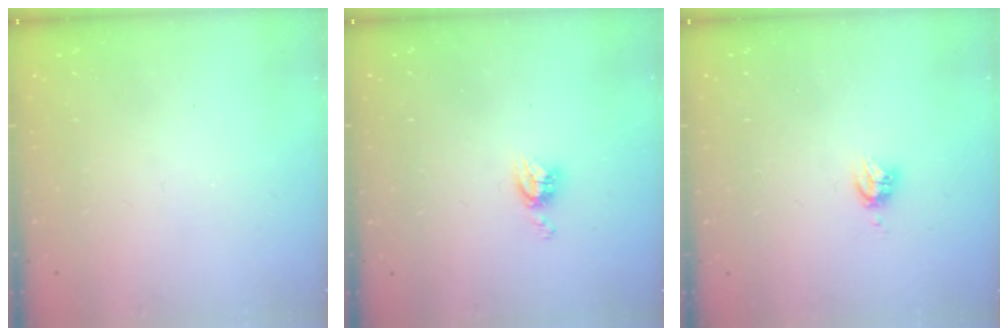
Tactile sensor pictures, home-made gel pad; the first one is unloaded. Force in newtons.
{"total": 4.5, "press": 4.5, "slide": 0.3}
{"total": 4.3, "press": 4.2, "slide": 0.6}